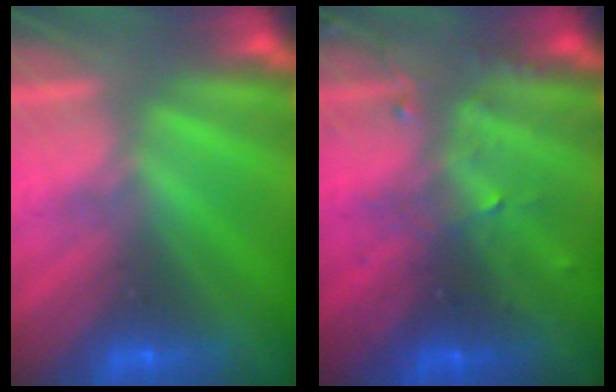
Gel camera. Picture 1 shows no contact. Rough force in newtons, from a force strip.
{"total": 3.4}